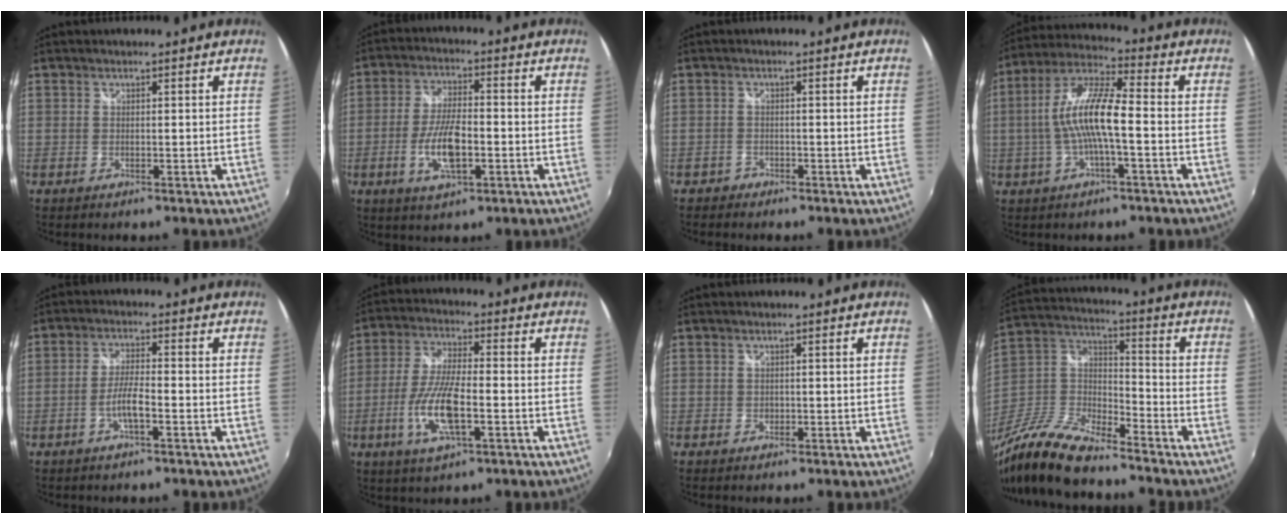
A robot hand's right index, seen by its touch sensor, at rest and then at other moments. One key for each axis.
{"total": 9.3, "fx": -2.7, "fy": 3.3, "fz": 8.3, "tx": -0.167, "ty": -0.004, "tz": -0.050}
{"total": 1.9, "fx": -1.4, "fy": 1.3, "fz": 0.0, "tx": -0.006, "ty": 0.004, "tz": -0.026}
{"total": 11.6, "fx": -1.6, "fy": 2.1, "fz": 11.3, "tx": -0.226, "ty": 0.012, "tz": -0.032}
{"total": 4.5, "fx": -2.1, "fy": 0.7, "fz": 3.9, "tx": -0.081, "ty": 0.001, "tz": -0.039}
{"total": 11.5, "fx": -3.6, "fy": 3.3, "fz": 10.4, "tx": -0.218, "ty": -0.007, "tz": -0.071}
{"total": 0.6, "fx": -0.1, "fy": 0.6, "fz": 0.1, "tx": 0.000, "ty": -0.002, "tz": -0.002}
{"total": 18.0, "fx": -13.8, "fy": 5.1, "fz": 10.5, "tx": -0.240, "ty": -0.021, "tz": -0.271}